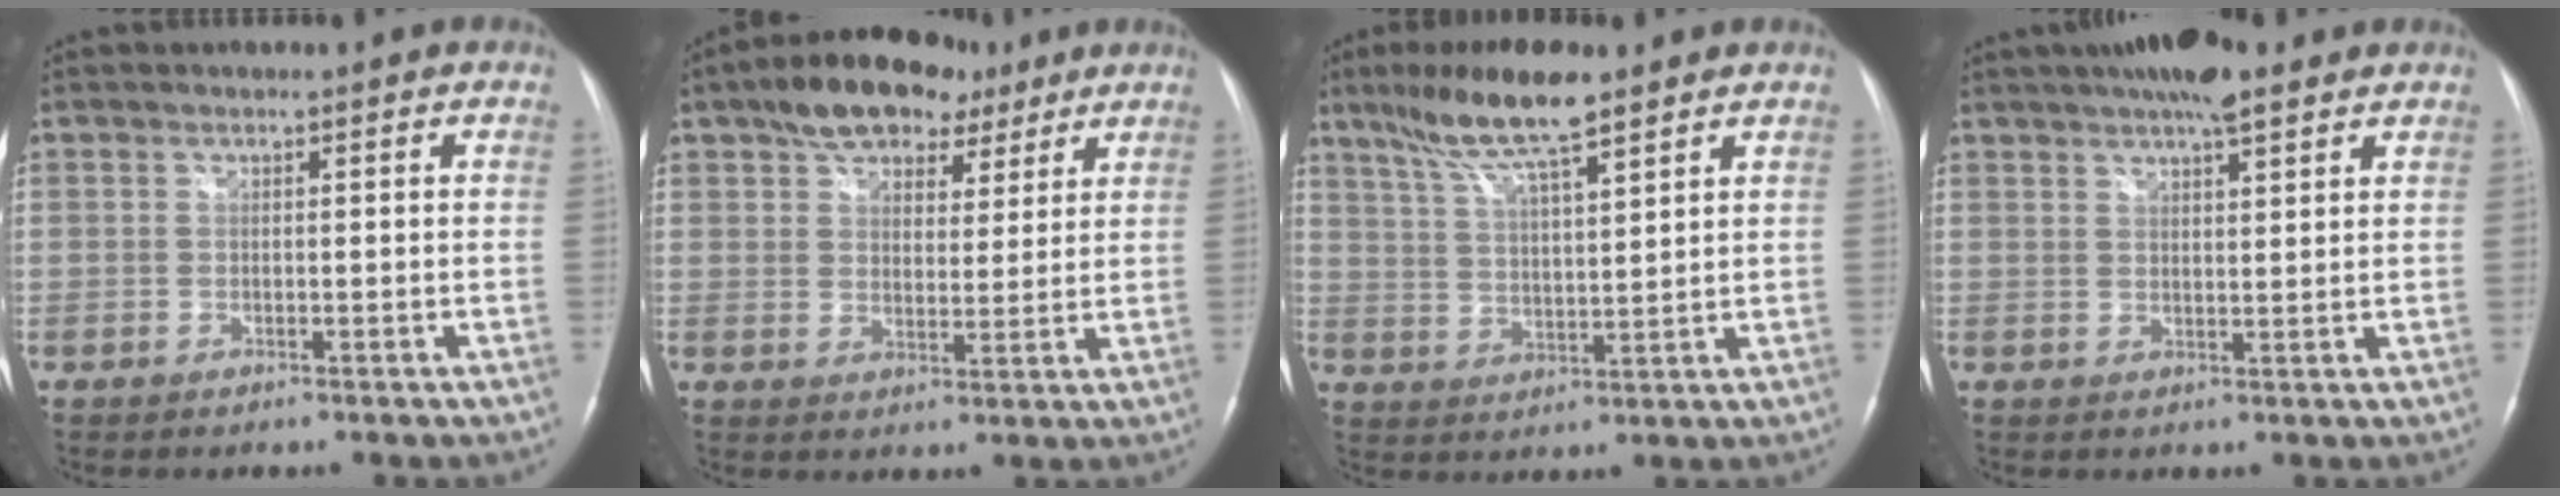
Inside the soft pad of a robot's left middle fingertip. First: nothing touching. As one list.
[{"total": 11.8, "force": [7.9, 6.3, 6.1], "torque": [-0.092, 0.031, 0.125]}, {"total": 11.1, "force": [8.0, 1.4, 7.5], "torque": [-0.146, 0.012, 0.144]}, {"total": 9.9, "force": [7.5, 2.1, 6.1], "torque": [-0.099, 0.027, 0.116]}]